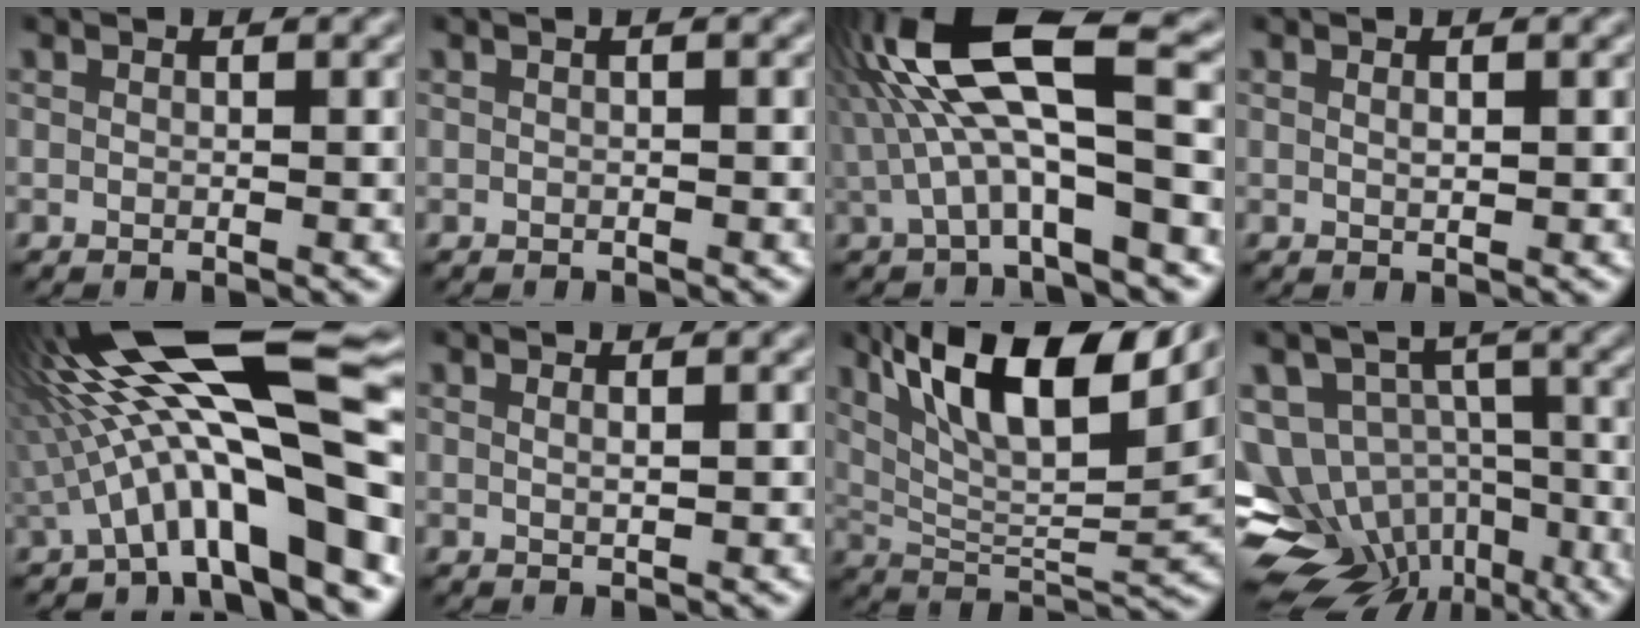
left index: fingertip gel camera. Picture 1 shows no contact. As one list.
[{"total": 0.9, "force": [0.1, 0.4, 0.8], "torque": [-0.010, 0.000, -0.005]}, {"total": 10.6, "force": [0.7, 3.2, 10.0], "torque": [-0.194, 0.023, 0.008]}, {"total": 0.5, "force": [0.2, 0.1, 0.5], "torque": [-0.010, 0.001, 0.006]}, {"total": 16.5, "force": [0.6, 3.7, 16.1], "torque": [-0.259, 0.027, 0.015]}, {"total": 0.8, "force": [0.3, 0.3, 0.7], "torque": [-0.007, 0.000, 0.005]}, {"total": 12.0, "force": [6.9, 3.7, 9.1], "torque": [-0.162, 0.007, 0.129]}, {"total": 13.8, "force": [-8.4, 9.6, 5.4], "torque": [-0.094, -0.017, -0.097]}]